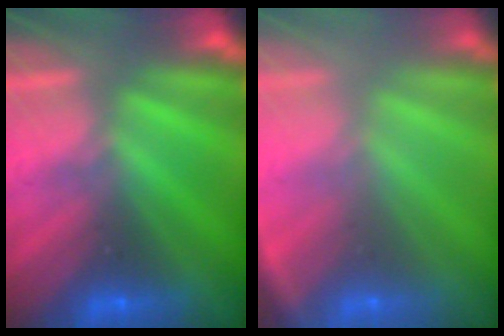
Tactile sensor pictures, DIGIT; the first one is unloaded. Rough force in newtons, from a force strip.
{"total": 2.5}